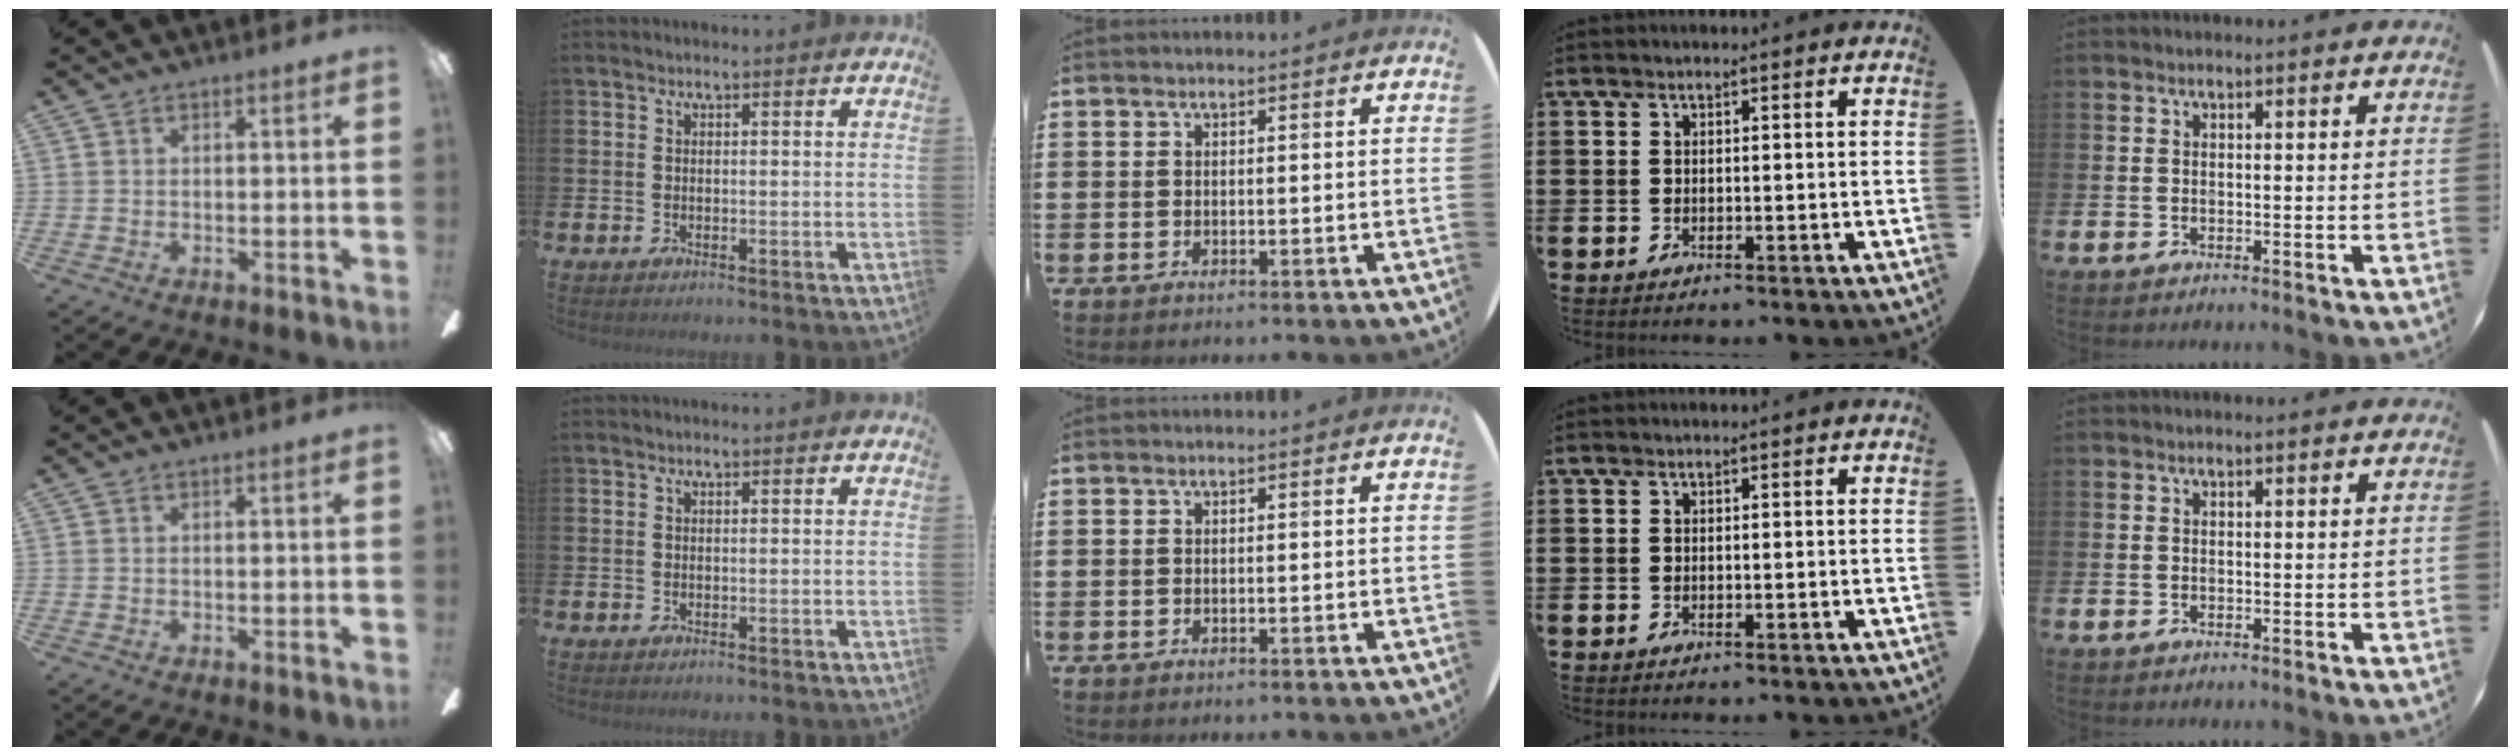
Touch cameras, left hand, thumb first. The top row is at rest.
{}